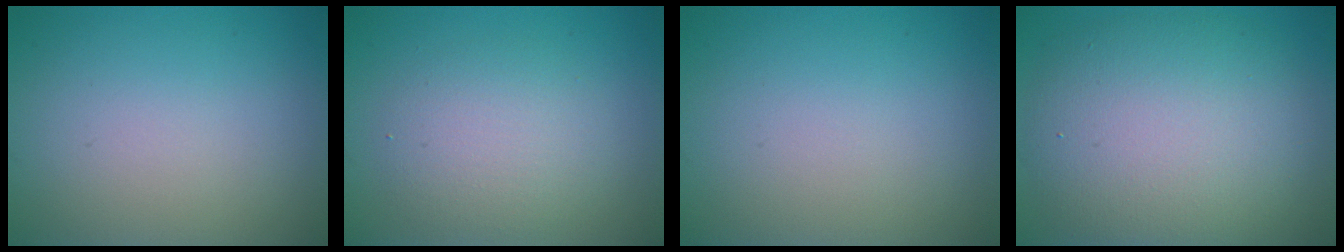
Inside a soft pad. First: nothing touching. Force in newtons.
{"total": 3.7, "press": 3.6, "slide": 0.3}
{"total": 1.6, "press": 1.6, "slide": 0.0}
{"total": 10.1, "press": 10.1, "slide": 0.9}